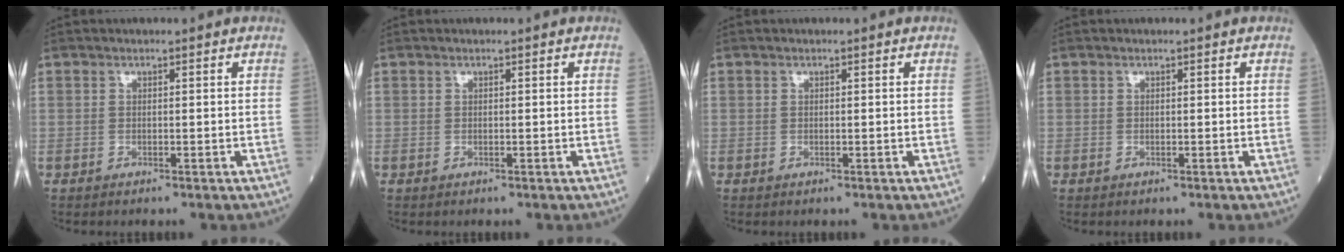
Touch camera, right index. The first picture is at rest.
{"total": 0.0}
{"total": 0.0}
{"total": 0.0}